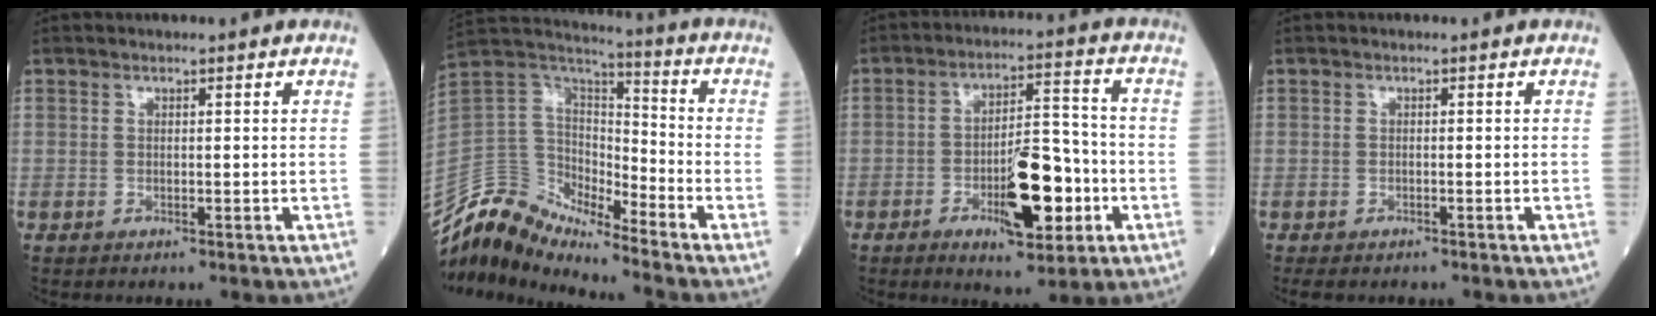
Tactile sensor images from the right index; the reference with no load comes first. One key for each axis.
{"total": 11.6, "fx": -11.2, "fy": 2.7, "fz": 1.9, "tx": -0.053, "ty": 0.075, "tz": -0.219}
{"total": 11.0, "fx": -3.9, "fy": 3.3, "fz": 9.8, "tx": -0.160, "ty": 0.008, "tz": -0.055}
{"total": 2.4, "fx": -2.0, "fy": 1.0, "fz": 0.9, "tx": -0.013, "ty": -0.002, "tz": -0.025}